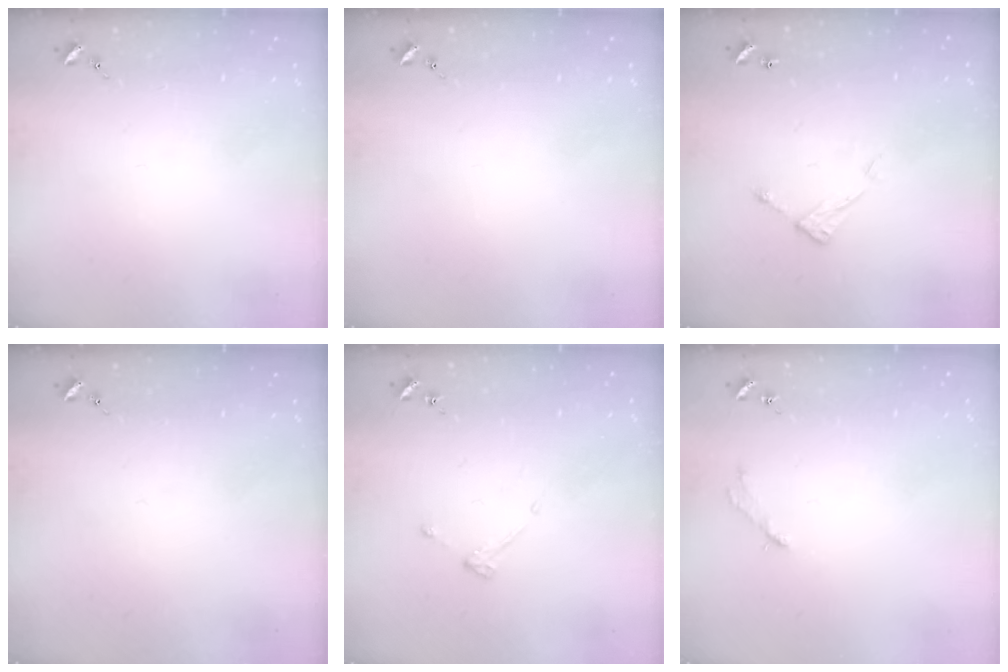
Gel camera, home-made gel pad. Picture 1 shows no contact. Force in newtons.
{"total": 0.0}
{"total": 6.5, "press": 6.5, "slide": 0.3}
{"total": 0.0}
{"total": 3.1, "press": 3.0, "slide": 0.5}
{"total": 2.8, "press": 2.8, "slide": 0.4}